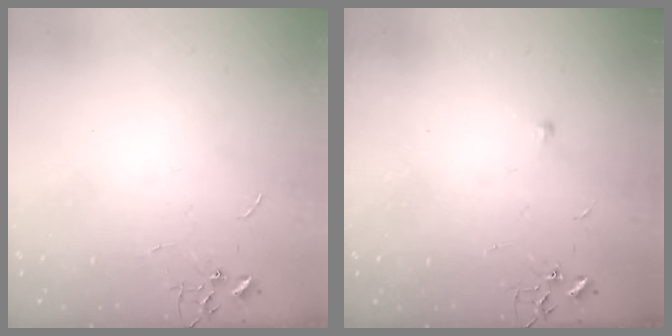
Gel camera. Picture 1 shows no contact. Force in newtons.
{"total": 5.0, "press": 5.0, "slide": 0.7}